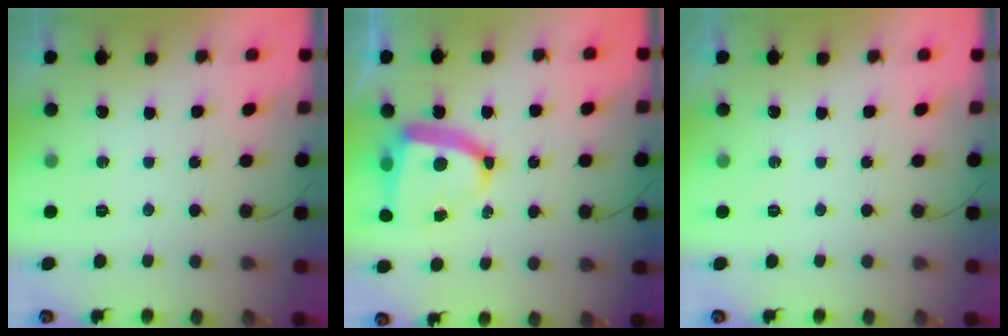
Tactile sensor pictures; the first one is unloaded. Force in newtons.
{"total": 12.5, "press": 12.4, "slide": 1.5}
{"total": 0.0}